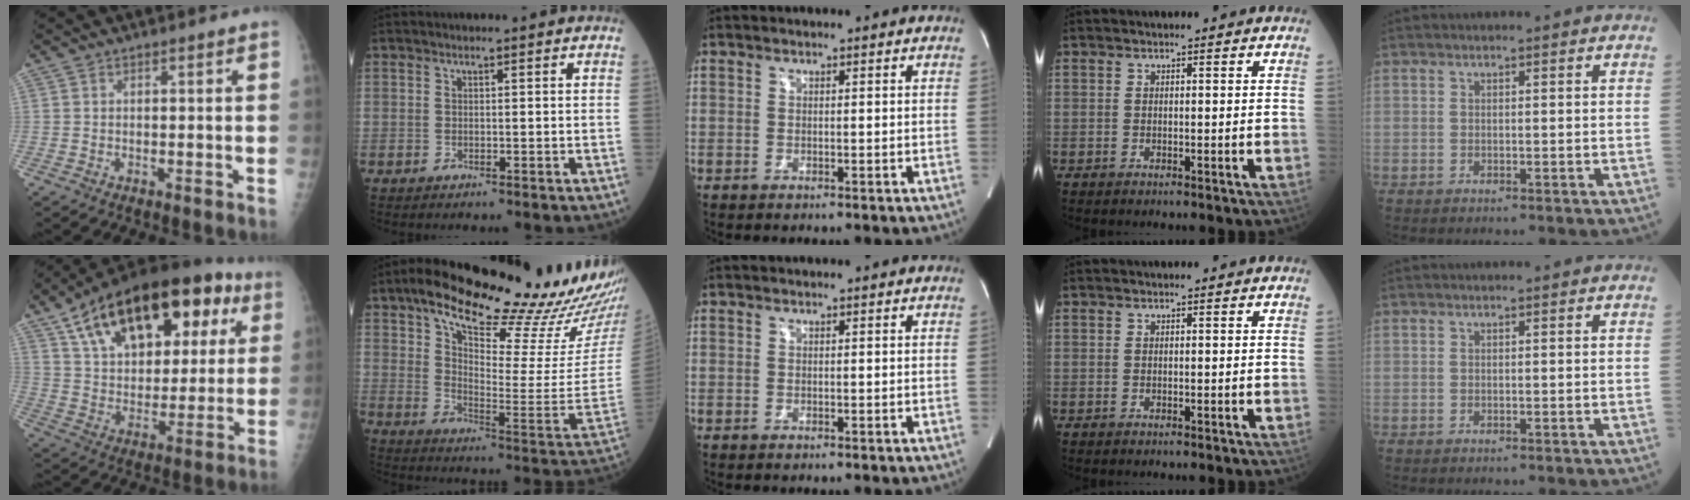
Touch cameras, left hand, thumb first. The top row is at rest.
{"thumb": {"total": 27.6, "force": [12.4, 15.1, 19.5], "torque": [-0.271, 0.019, 0.197]}, "index": {"total": 27.1, "force": [22.7, 2.2, 14.6], "torque": [-0.233, -0.064, 0.304]}}